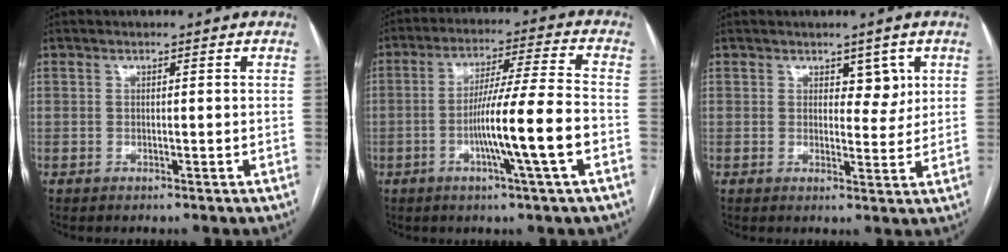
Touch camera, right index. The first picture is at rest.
{"total": 12.0, "force": [-3.5, -1.2, 11.4], "torque": [-0.200, -0.002, -0.063]}
{"total": 3.3, "force": [1.6, 1.9, 2.2], "torque": [-0.022, -0.001, 0.022]}